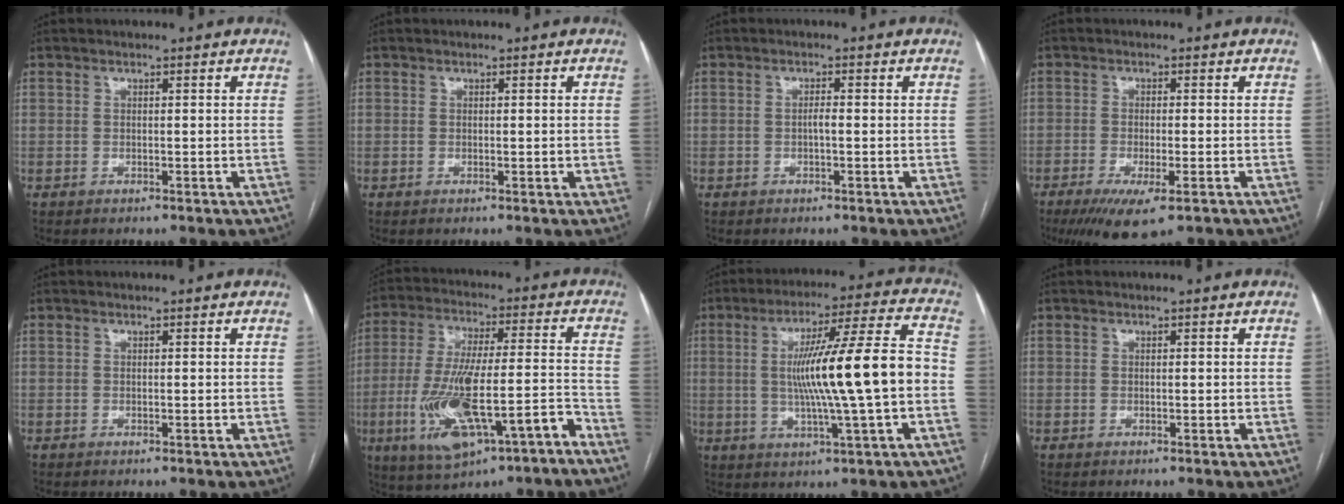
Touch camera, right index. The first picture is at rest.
{"total": 1.0, "force": [0.0, 0.4, 0.9], "torque": [-0.016, 0.004, 0.006]}
{"total": 1.2, "force": [-0.2, 0.2, 1.2], "torque": [-0.019, 0.002, -0.004]}
{"total": 7.5, "force": [-4.4, 1.3, 5.9], "torque": [-0.098, -0.020, -0.069]}
{"total": 0.0}
{"total": 16.9, "force": [-7.9, 3.8, 14.5], "torque": [-0.281, 0.004, -0.120]}
{"total": 16.0, "force": [-1.0, -0.2, 15.9], "torque": [-0.262, 0.012, -0.015]}
{"total": 0.0}